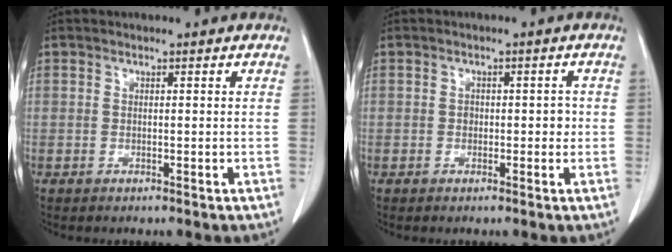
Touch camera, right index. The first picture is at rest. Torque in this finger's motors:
{"motor_torque": [0.23, -0.17, 0.00, 0.00]}